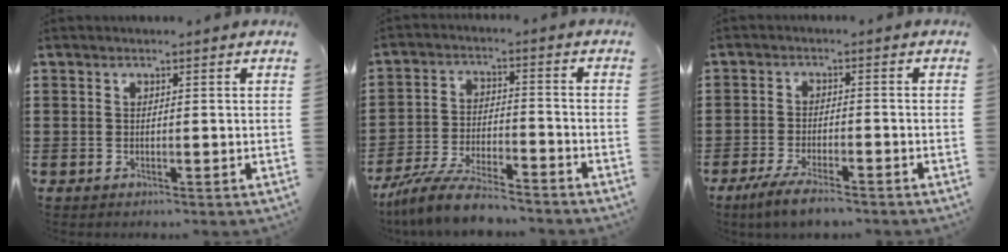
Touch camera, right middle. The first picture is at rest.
{"total": 7.5, "force": [-6.8, 1.0, 3.0], "torque": [-0.068, 0.004, -0.132]}
{"total": 4.2, "force": [-3.5, 0.6, 2.3], "torque": [-0.058, -0.007, -0.072]}